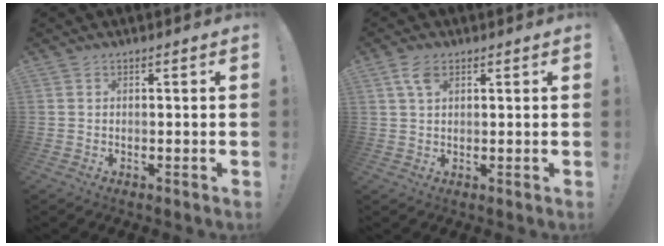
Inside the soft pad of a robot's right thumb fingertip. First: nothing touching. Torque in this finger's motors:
{"motor_torque": [0.04, 0.04, 0.22, 0.36, 0.02]}